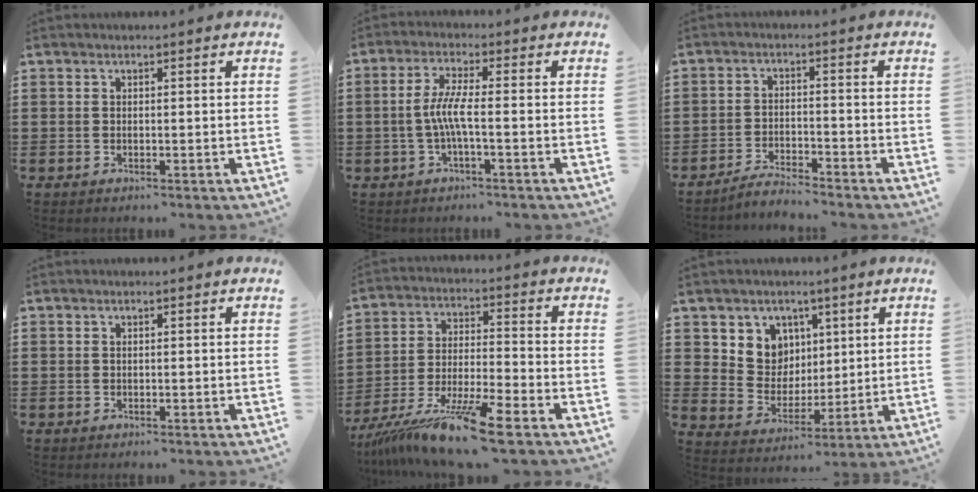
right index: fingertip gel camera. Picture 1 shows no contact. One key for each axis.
{"total": 5.0, "fx": -1.1, "fy": 0.5, "fz": 4.8, "tx": -0.110, "ty": -0.007, "tz": -0.030}
{"total": 3.2, "fx": -3.2, "fy": 0.0, "fz": 0.4, "tx": -0.011, "ty": 0.006, "tz": -0.066}
{"total": 0.0}
{"total": 13.4, "fx": -10.2, "fy": 1.0, "fz": 8.5, "tx": -0.155, "ty": 0.013, "tz": -0.183}
{"total": 7.2, "fx": 3.6, "fy": 6.2, "fz": 1.0, "tx": -0.052, "ty": -0.009, "tz": 0.069}